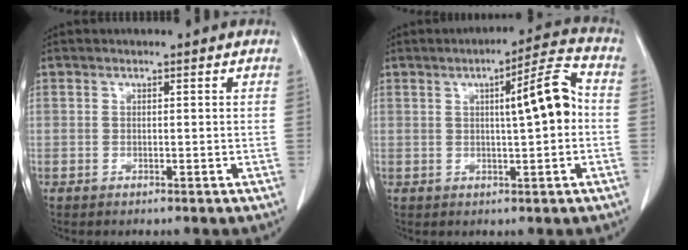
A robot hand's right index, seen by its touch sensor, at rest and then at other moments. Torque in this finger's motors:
{"motor_torque": [0.93, 0.17, 0.29, 0.07]}